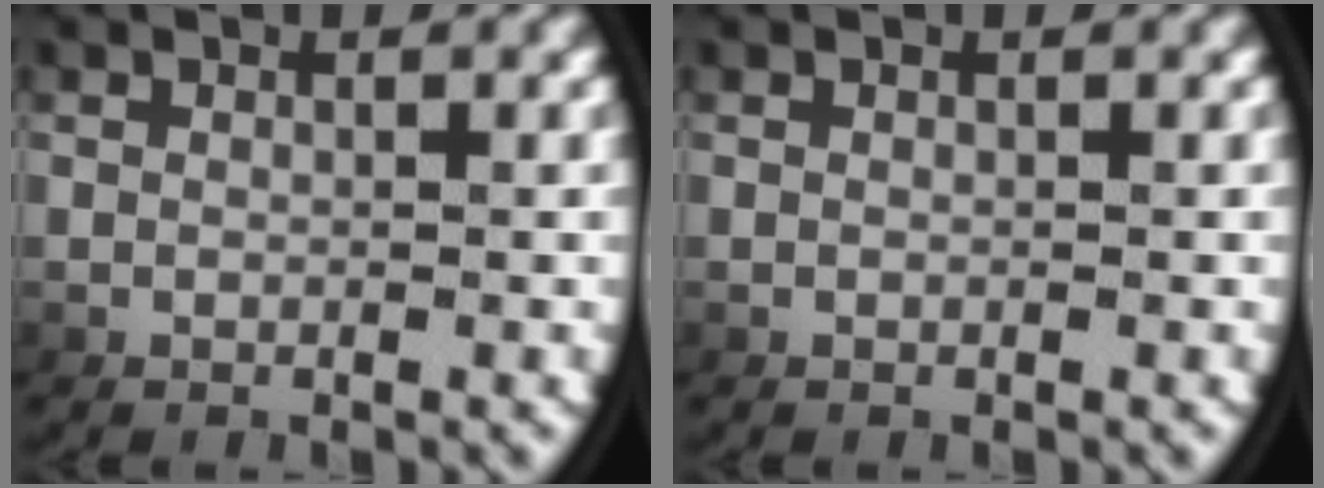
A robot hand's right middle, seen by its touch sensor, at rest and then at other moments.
{"total": 0.0}